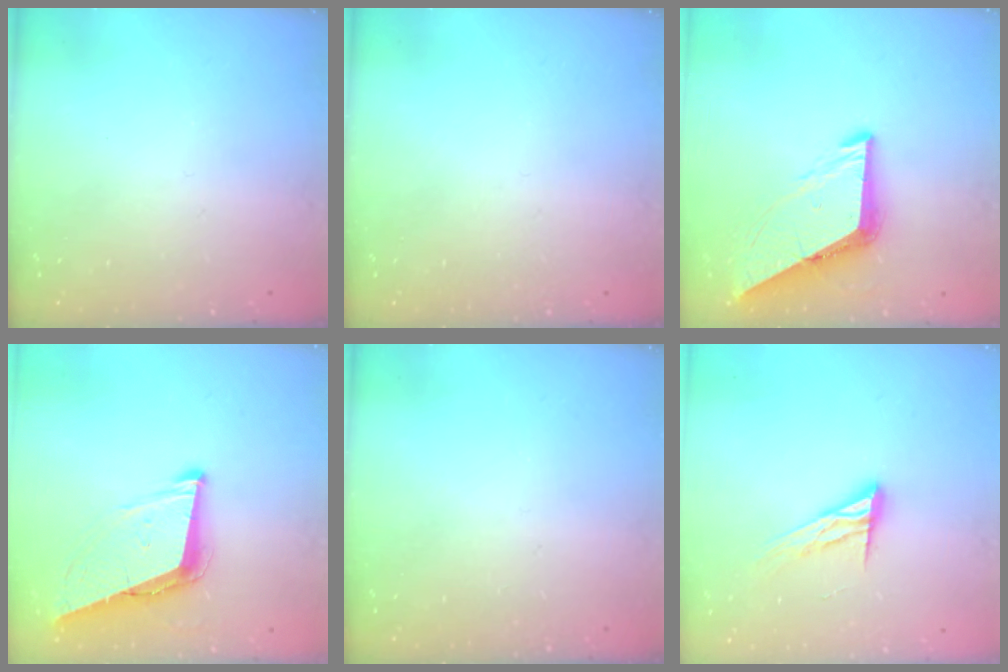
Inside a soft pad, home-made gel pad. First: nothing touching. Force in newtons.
{"total": 0.0}
{"total": 8.2, "press": 8.2, "slide": 0.6}
{"total": 9.2, "press": 8.7, "slide": 2.9}
{"total": 0.0}
{"total": 11.1, "press": 11.1, "slide": 0.9}